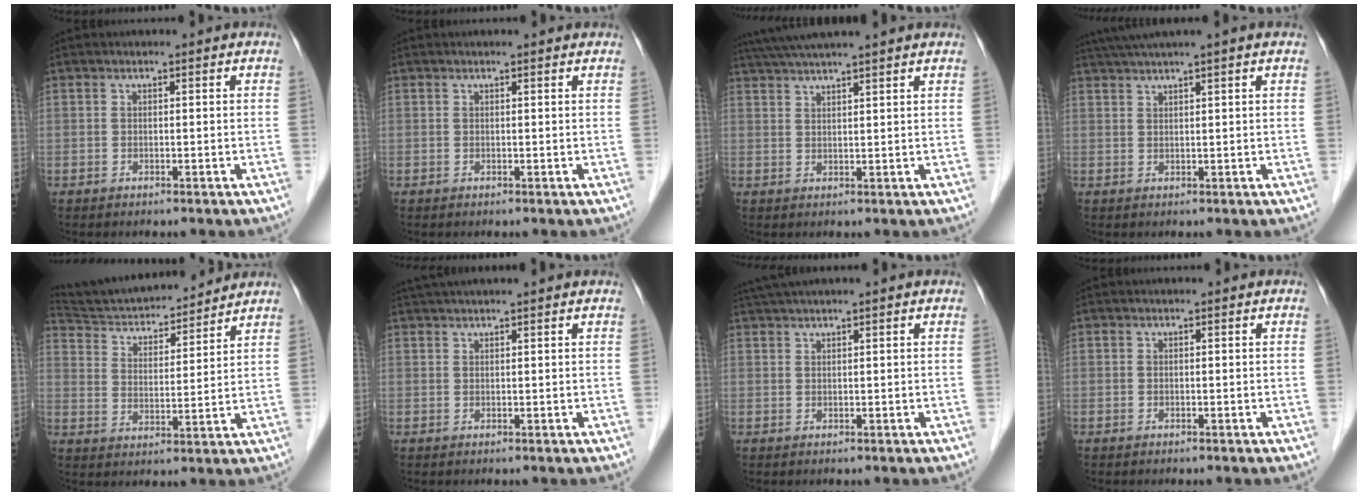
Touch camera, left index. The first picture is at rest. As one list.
[{"total": 1.1, "force": [1.0, 0.0, 0.3], "torque": [-0.014, 0.006, 0.011]}, {"total": 9.5, "force": [8.1, -0.7, 4.8], "torque": [-0.083, 0.041, 0.117]}, {"total": 5.4, "force": [4.1, -1.2, 3.2], "torque": [-0.055, 0.029, 0.074]}, {"total": 15.4, "force": [14.6, 2.3, 4.2], "torque": [-0.074, 0.015, 0.239]}, {"total": 6.9, "force": [6.1, -0.4, 3.3], "torque": [-0.050, 0.043, 0.086]}, {"total": 3.7, "force": [3.1, -0.8, 2.0], "torque": [-0.034, 0.029, 0.059]}, {"total": 0.0}]